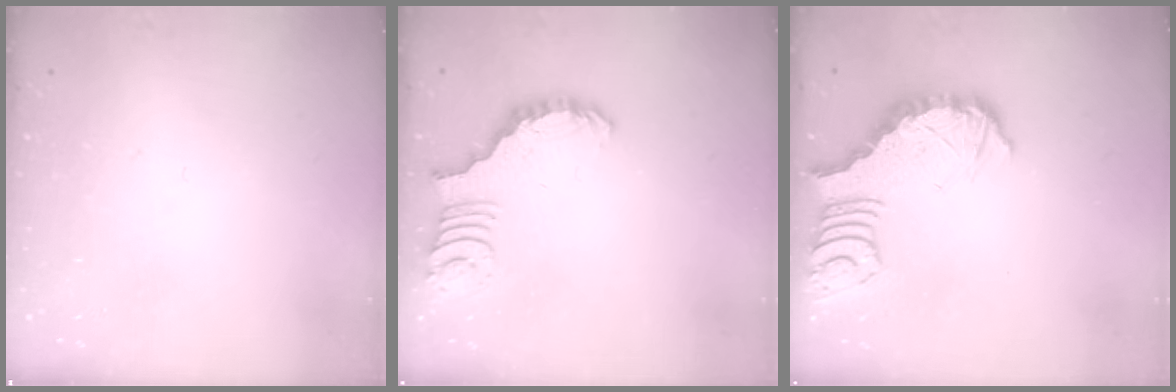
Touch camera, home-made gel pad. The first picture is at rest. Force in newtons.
{"total": 2.5, "press": 2.5, "slide": 0.5}
{"total": 5.3, "press": 5.2, "slide": 0.8}